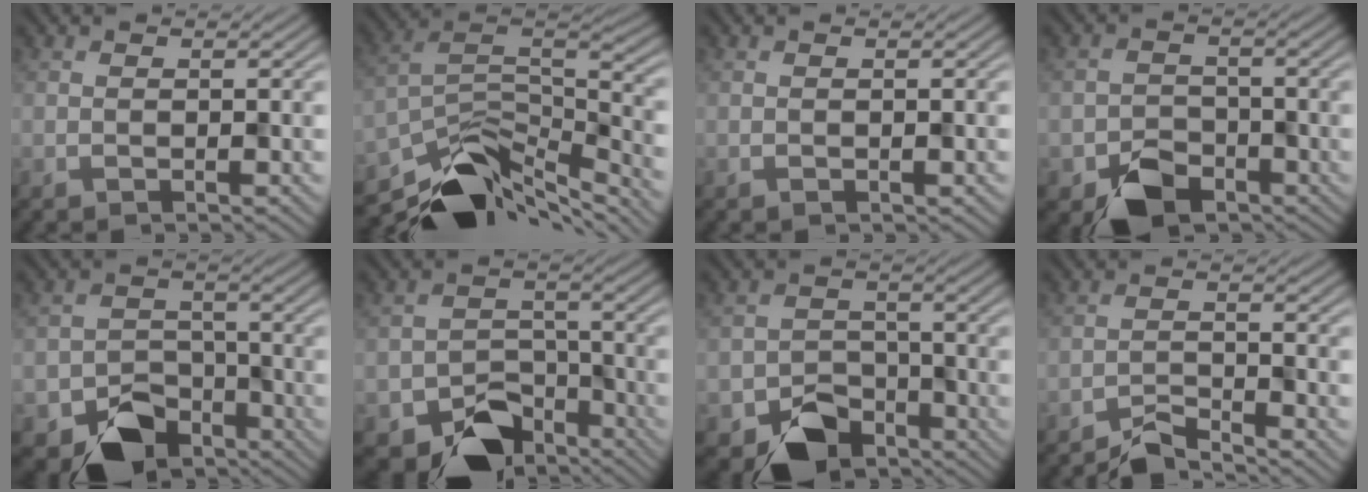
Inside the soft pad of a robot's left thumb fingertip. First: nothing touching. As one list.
[{"total": 12.5, "force": [-8.6, 4.8, 7.6], "torque": [-0.150, -0.012, -0.148]}, {"total": 0.0}, {"total": 5.5, "force": [-3.5, 3.5, 2.3], "torque": [-0.040, -0.010, -0.068]}, {"total": 8.2, "force": [-5.2, 5.5, 3.4], "torque": [-0.055, -0.018, -0.091]}, {"total": 8.8, "force": [-5.9, 5.4, 3.7], "torque": [-0.057, -0.021, -0.099]}, {"total": 7.2, "force": [-4.7, 4.7, 2.8], "torque": [-0.043, -0.012, -0.084]}, {"total": 3.3, "force": [-3.2, 0.2, 0.9], "torque": [-0.012, 0.002, -0.069]}]